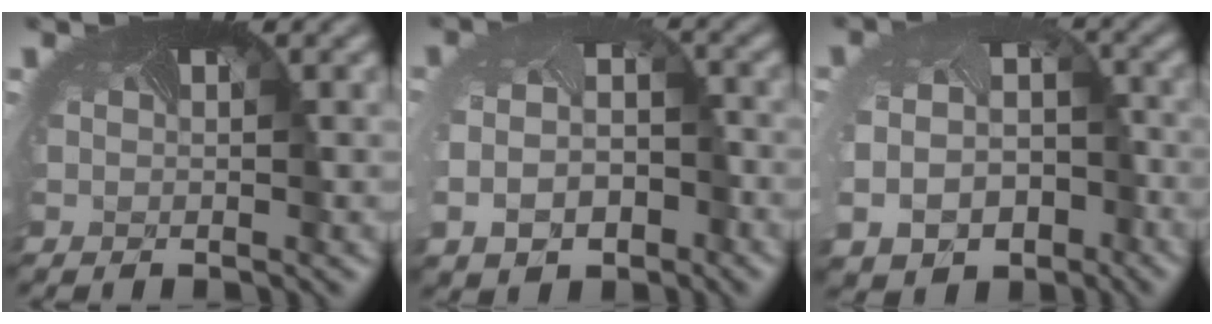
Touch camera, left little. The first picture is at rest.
{"total": 6.2, "force": [-2.6, 4.2, 3.8], "torque": [-0.086, -0.032, -0.028]}
{"total": 9.9, "force": [-4.3, 7.3, 5.1], "torque": [-0.107, -0.054, -0.047]}